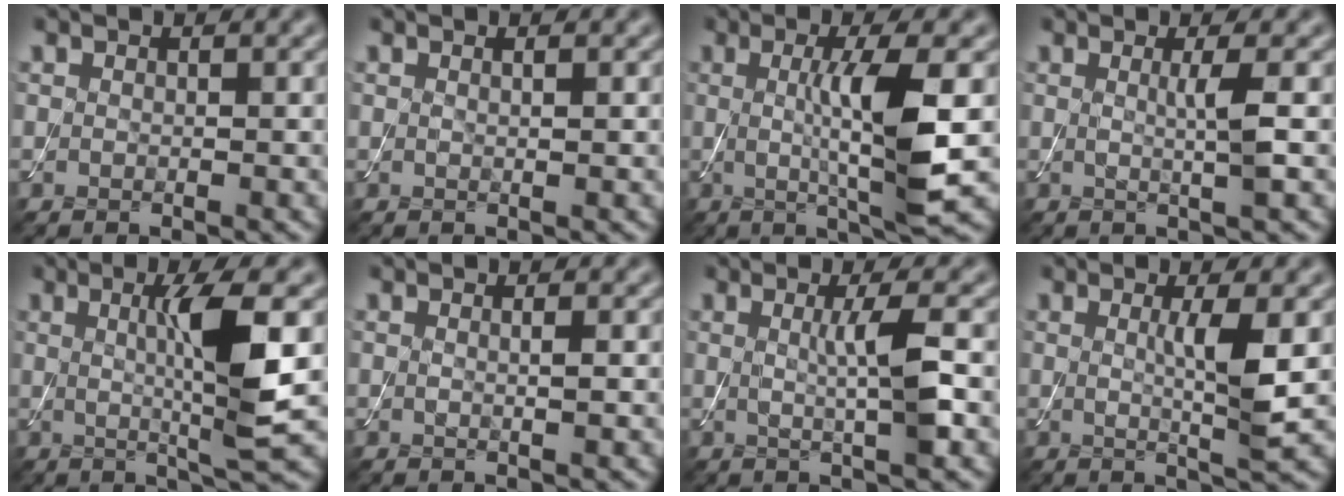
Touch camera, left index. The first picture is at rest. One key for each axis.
{"total": 0.7, "fx": 0.3, "fy": 0.1, "fz": 0.6, "tx": -0.008, "ty": 0.001, "tz": 0.001}
{"total": 7.0, "fx": 0.1, "fy": 1.2, "fz": 6.9, "tx": -0.120, "ty": -0.008, "tz": 0.003}
{"total": 2.3, "fx": 0.1, "fy": 0.3, "fz": 2.3, "tx": -0.039, "ty": -0.001, "tz": -0.004}
{"total": 6.4, "fx": 0.7, "fy": 0.7, "fz": 6.3, "tx": -0.107, "ty": -0.003, "tz": 0.014}
{"total": 0.9, "fx": 0.0, "fy": 0.1, "fz": 0.9, "tx": -0.012, "ty": -0.001, "tz": -0.003}
{"total": 3.8, "fx": 0.2, "fy": 0.6, "fz": 3.7, "tx": -0.061, "ty": -0.002, "tz": -0.001}
{"total": 3.7, "fx": 0.3, "fy": 0.5, "fz": 3.7, "tx": -0.063, "ty": -0.009, "tz": 0.005}